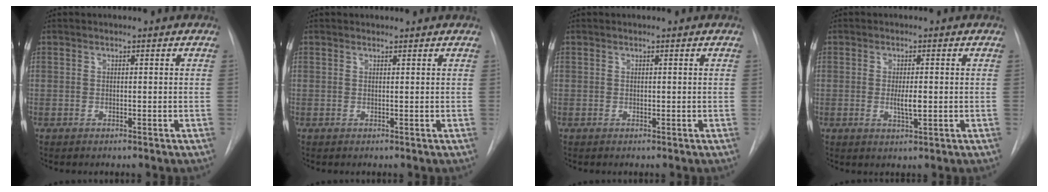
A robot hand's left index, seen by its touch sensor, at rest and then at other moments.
{"total": 1.0, "force": [1.0, 0.2, 0.0], "torque": [-0.008, 0.005, 0.013]}
{"total": 0.0}
{"total": 2.9, "force": [-0.2, 0.7, 2.8], "torque": [-0.052, -0.004, -0.002]}